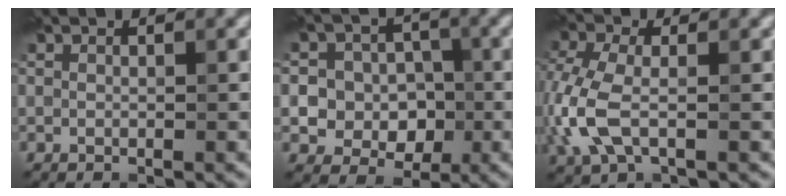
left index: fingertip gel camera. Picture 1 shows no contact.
{"total": 7.1, "force": [-0.6, 6.6, 2.6], "torque": [-0.036, 0.032, -0.037]}
{"total": 5.5, "force": [-1.1, 3.0, 4.5], "torque": [-0.125, 0.004, -0.029]}